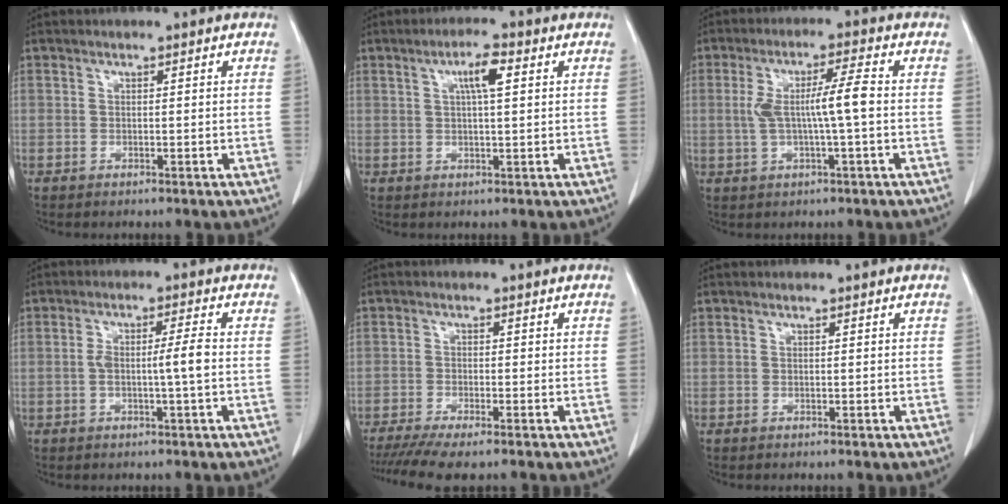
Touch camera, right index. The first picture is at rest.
{"total": 4.5, "force": [1.5, 0.6, 4.1], "torque": [-0.073, 0.005, 0.026]}
{"total": 6.9, "force": [-0.1, 0.1, 6.9], "torque": [-0.130, 0.009, -0.002]}
{"total": 4.4, "force": [-0.5, -0.1, 4.4], "torque": [-0.079, 0.009, -0.007]}
{"total": 6.2, "force": [-4.8, 0.8, 3.8], "torque": [-0.062, -0.012, -0.083]}
{"total": 0.0}